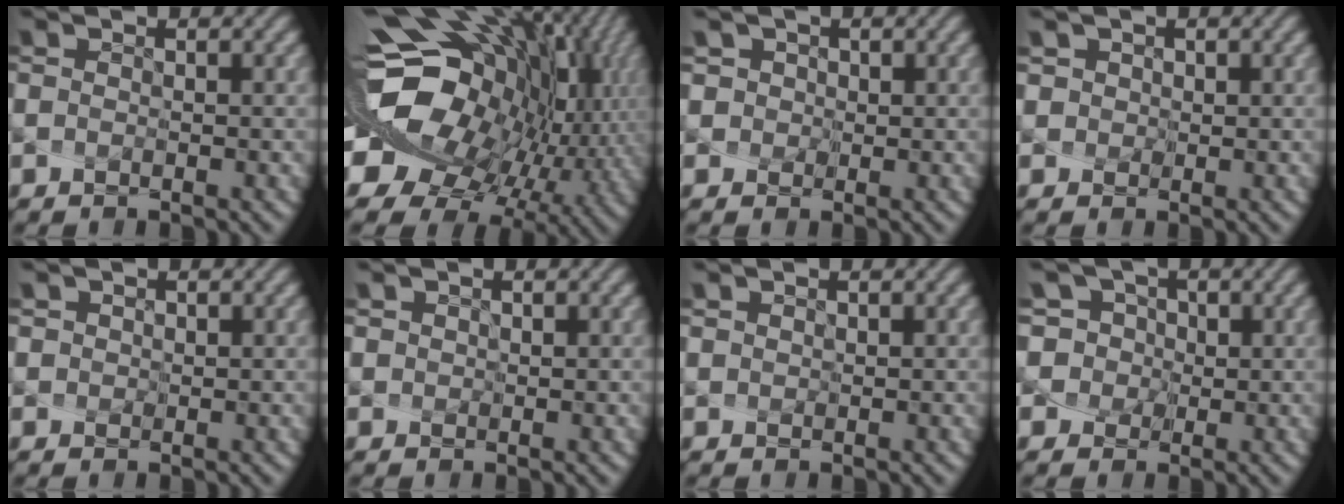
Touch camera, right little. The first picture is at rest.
{"total": 16.5, "force": [1.7, 12.6, 10.5], "torque": [-0.211, -0.009, 0.052]}
{"total": 2.0, "force": [-0.3, 2.0, 0.1], "torque": [0.015, 0.013, -0.014]}
{"total": 1.5, "force": [0.1, 1.5, 0.0], "torque": [0.017, 0.012, -0.007]}
{"total": 0.9, "force": [0.3, 0.9, -0.1], "torque": [0.016, 0.009, 0.003]}
{"total": 0.7, "force": [0.4, 0.6, -0.1], "torque": [0.013, 0.007, 0.009]}
{"total": 0.5, "force": [0.4, 0.3, -0.2], "torque": [0.008, 0.002, 0.011]}
{"total": 3.3, "force": [0.9, 3.1, 0.9], "torque": [0.001, 0.020, 0.000]}